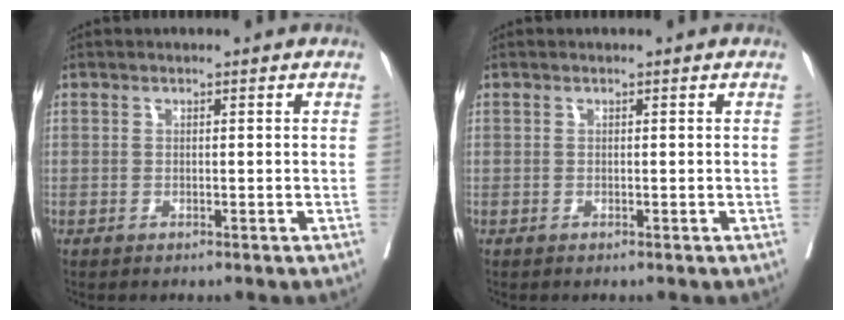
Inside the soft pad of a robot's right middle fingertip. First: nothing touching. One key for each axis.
{"total": 0.0}